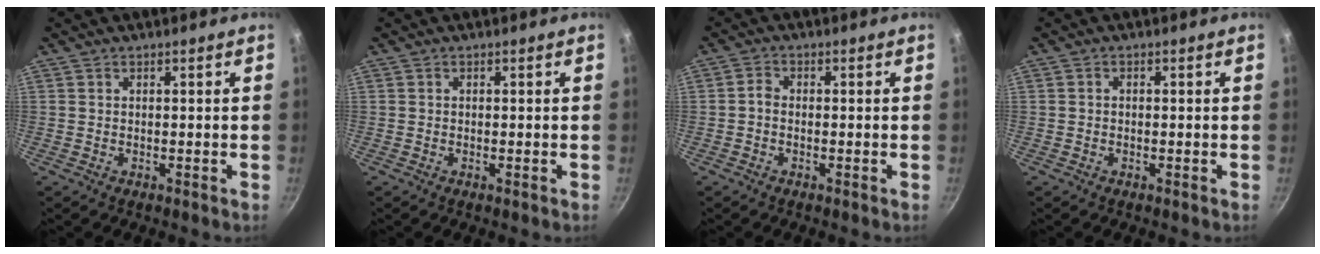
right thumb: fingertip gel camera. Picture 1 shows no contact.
{"total": 0.0}
{"total": 1.8, "force": [-0.6, 1.3, 1.1], "torque": [-0.022, 0.012, -0.018]}
{"total": 0.6, "force": [-0.2, 0.4, 0.3], "torque": [-0.007, 0.004, -0.004]}